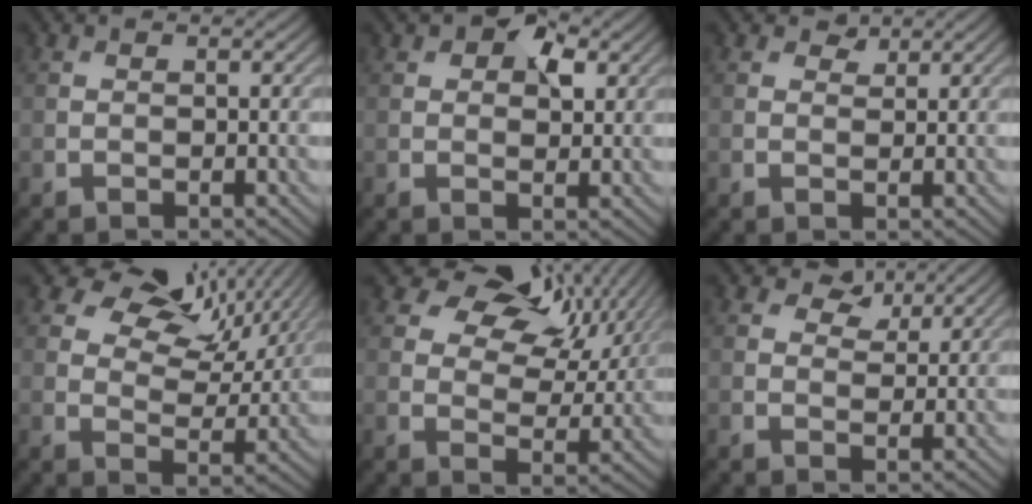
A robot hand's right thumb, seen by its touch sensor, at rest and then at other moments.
{"total": 5.3, "force": [2.5, 3.0, 3.6], "torque": [-0.048, 0.003, 0.035]}
{"total": 1.6, "force": [1.2, 0.9, 0.5], "torque": [-0.008, -0.003, 0.020]}
{"total": 11.7, "force": [7.0, 6.7, 6.6], "torque": [-0.109, 0.005, 0.098]}
{"total": 11.7, "force": [6.5, 7.0, 6.7], "torque": [-0.116, 0.009, 0.099]}
{"total": 3.9, "force": [2.7, 2.1, 1.9], "torque": [-0.032, -0.002, 0.044]}